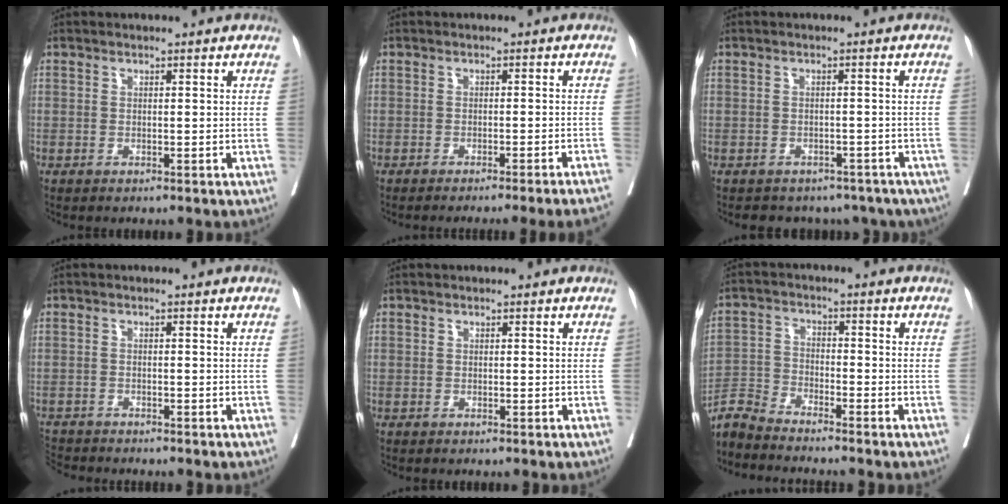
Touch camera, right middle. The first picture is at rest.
{"total": 8.8, "force": [-7.7, -2.1, 3.7], "torque": [-0.018, -0.024, -0.096]}
{"total": 13.0, "force": [-10.4, 6.8, 3.7], "torque": [-0.067, 0.004, -0.107]}
{"total": 3.3, "force": [-3.3, 0.6, -0.3], "torque": [0.000, -0.014, -0.060]}
{"total": 0.0}
{"total": 6.4, "force": [-6.4, -0.4, 0.6], "torque": [-0.014, -0.007, -0.128]}